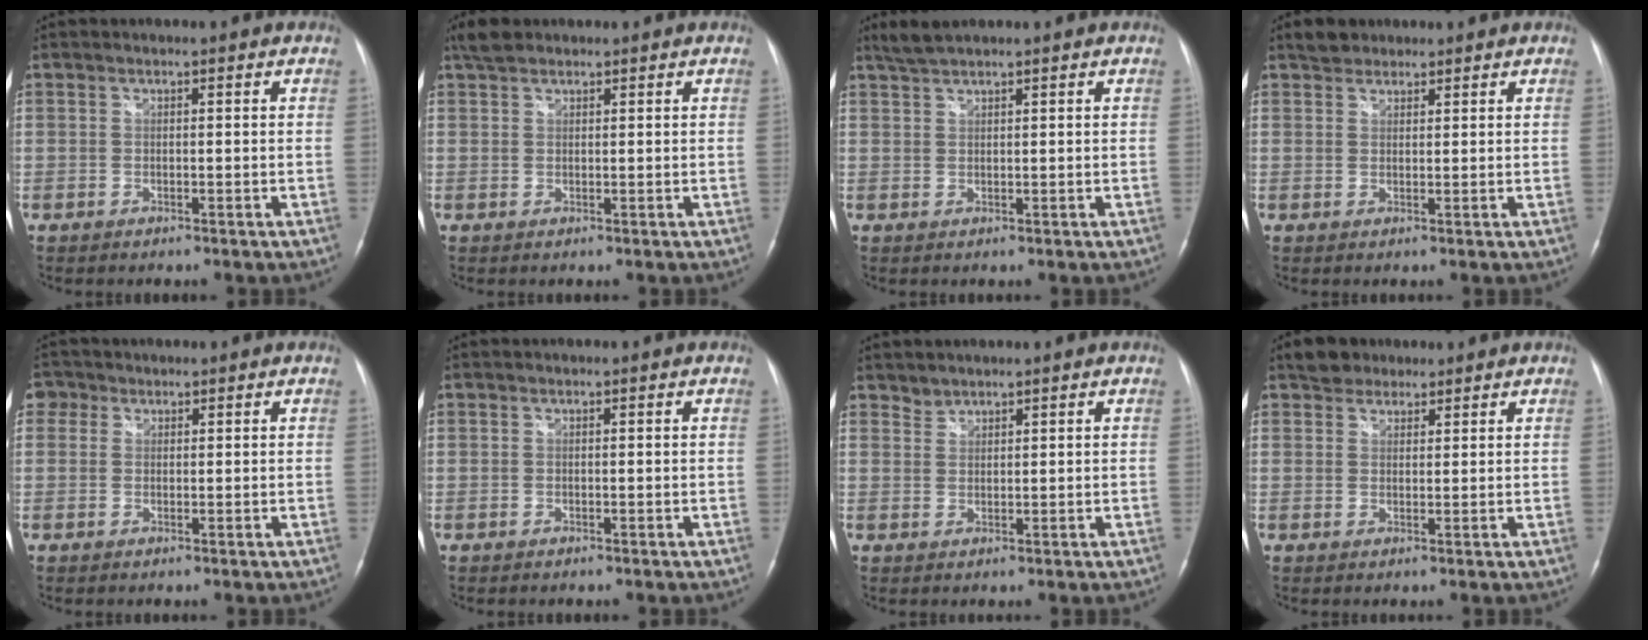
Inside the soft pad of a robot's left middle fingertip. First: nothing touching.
{"total": 2.5, "force": [2.1, 1.1, 0.9], "torque": [-0.022, 0.011, 0.037]}
{"total": 2.6, "force": [2.4, -0.1, 1.0], "torque": [-0.028, 0.008, 0.050]}
{"total": 2.6, "force": [2.1, 1.5, 0.3], "torque": [-0.009, 0.010, 0.034]}
{"total": 2.4, "force": [1.2, 2.0, 0.2], "torque": [0.002, 0.007, 0.017]}
{"total": 0.0}
{"total": 1.5, "force": [1.5, 0.4, -0.3], "torque": [0.008, -0.001, 0.027]}
{"total": 3.6, "force": [2.8, 2.2, 0.5], "torque": [-0.013, 0.014, 0.047]}